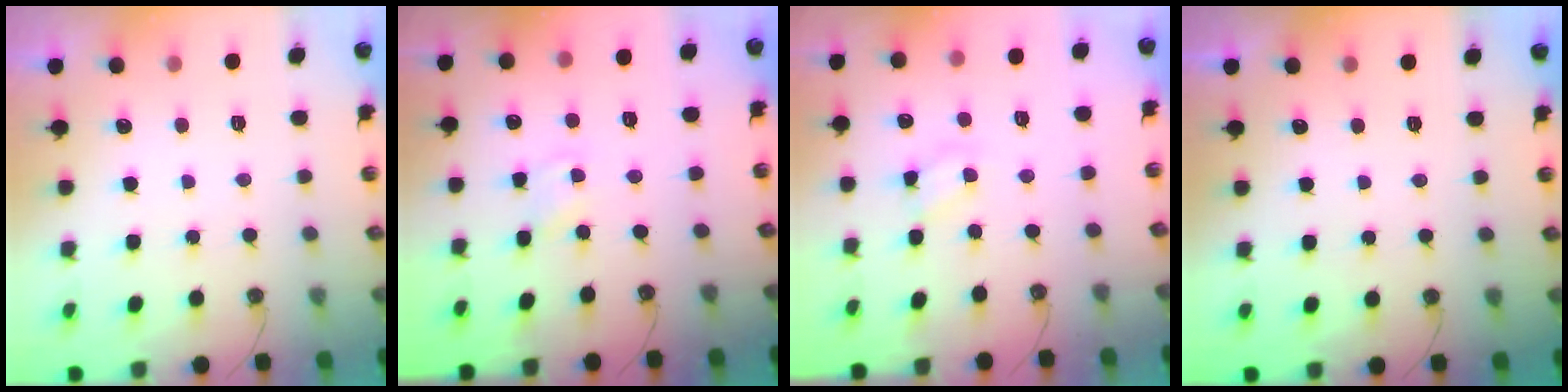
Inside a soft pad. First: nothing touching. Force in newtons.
{"total": 1.7, "press": 1.6, "slide": 0.2}
{"total": 4.1, "press": 4.0, "slide": 0.4}
{"total": 0.0}